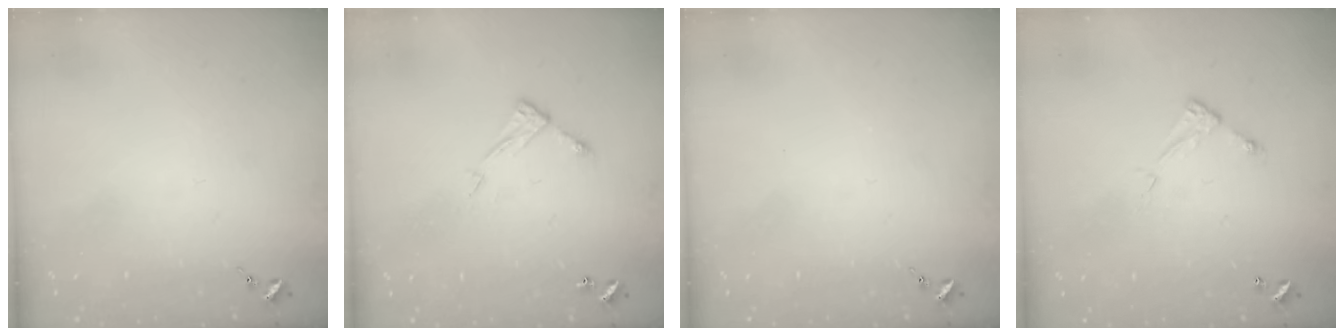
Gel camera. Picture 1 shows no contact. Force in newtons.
{"total": 6.3, "press": 6.3, "slide": 0.4}
{"total": 0.0}
{"total": 4.9, "press": 4.8, "slide": 0.3}